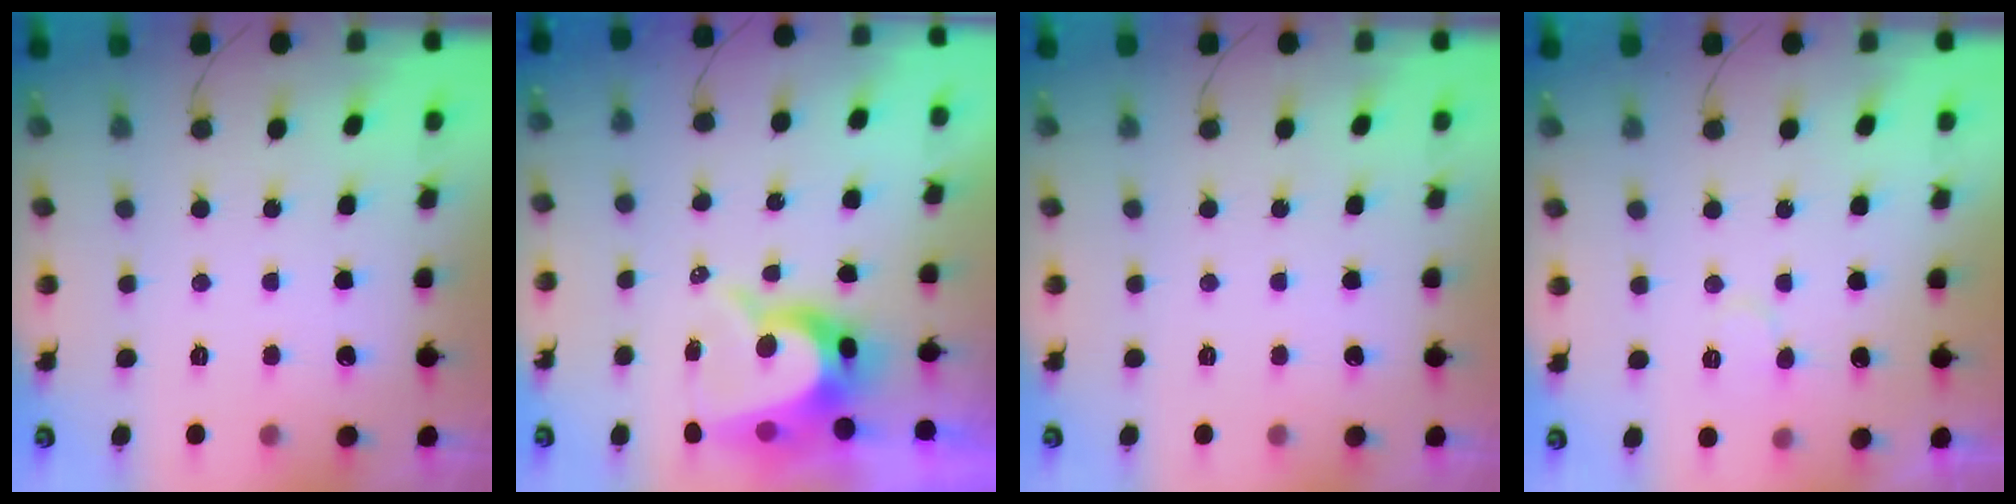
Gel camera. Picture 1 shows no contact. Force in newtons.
{"total": 10.8, "press": 10.8, "slide": 1.1}
{"total": 0.0}
{"total": 5.7, "press": 5.7, "slide": 0.5}